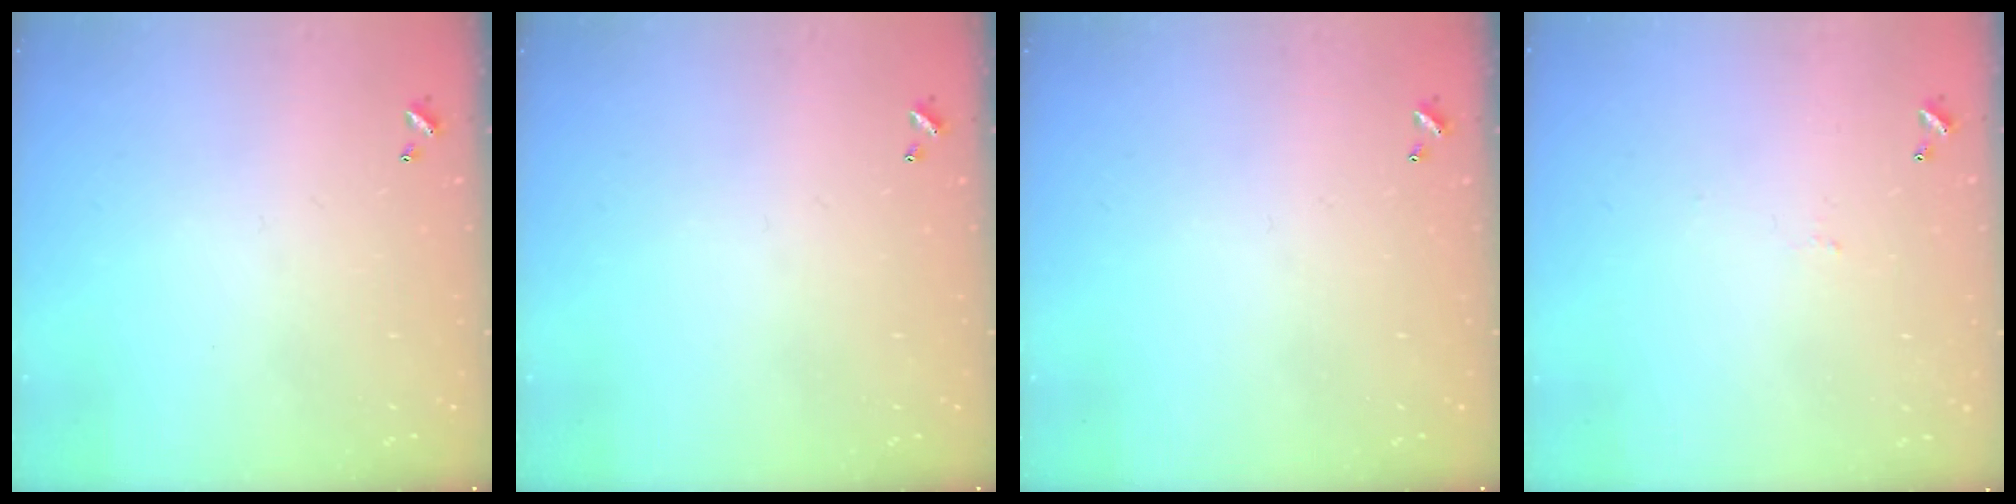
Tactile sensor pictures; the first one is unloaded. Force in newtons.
{"total": 0.0}
{"total": 0.0}
{"total": 1.7, "press": 1.6, "slide": 0.3}